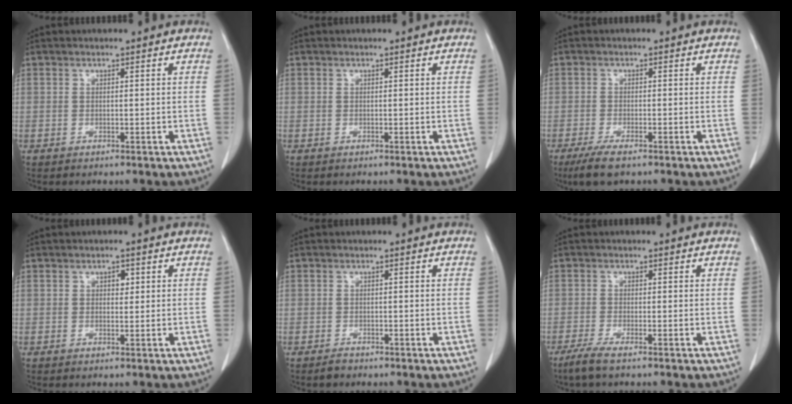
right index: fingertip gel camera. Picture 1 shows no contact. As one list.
[{"total": 0.0}, {"total": 4.3, "force": [-2.9, 1.1, 3.0], "torque": [-0.062, -0.009, -0.050]}, {"total": 1.5, "force": [0.5, 0.9, 1.0], "torque": [-0.014, 0.000, 0.005]}, {"total": 1.1, "force": [-0.9, 0.7, 0.1], "torque": [-0.003, 0.001, -0.019]}, {"total": 2.8, "force": [-2.0, 0.0, 1.9], "torque": [-0.046, -0.008, -0.045]}]